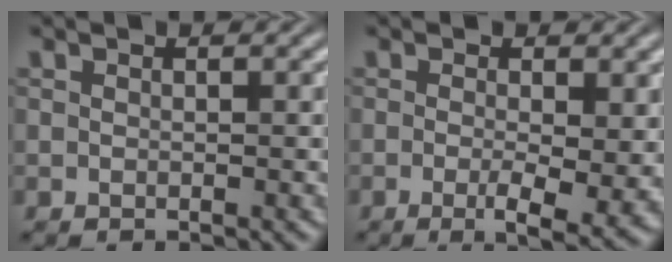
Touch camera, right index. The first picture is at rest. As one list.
[{"total": 4.8, "force": [-1.9, 1.1, 4.3], "torque": [-0.065, -0.026, -0.022]}]